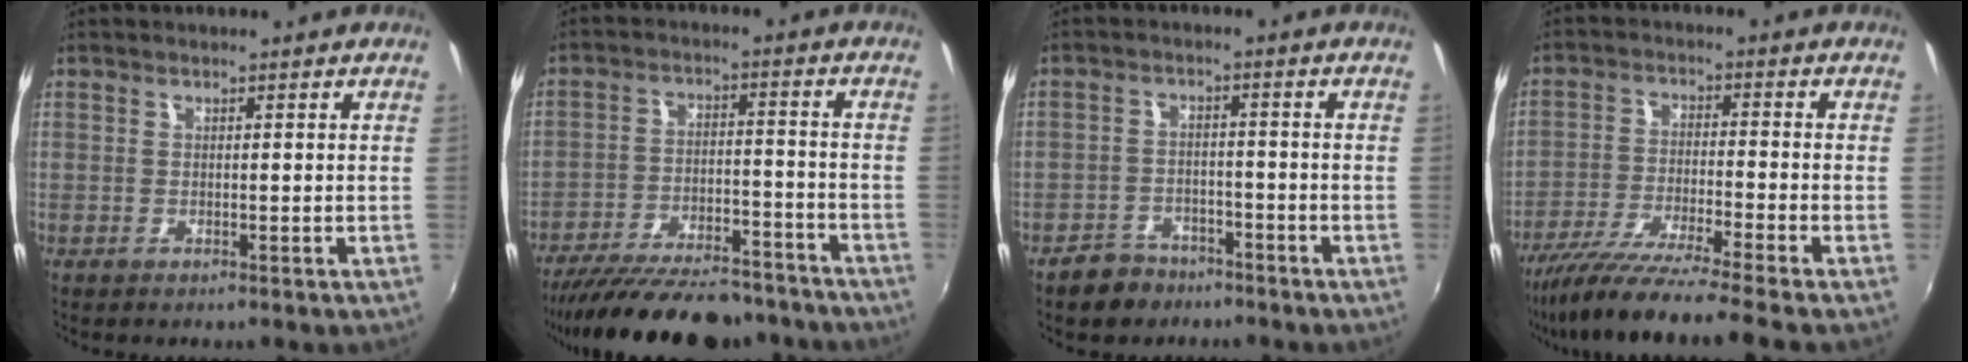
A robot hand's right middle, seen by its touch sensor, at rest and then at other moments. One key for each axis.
{"total": 22.0, "fx": -19.0, "fy": 6.0, "fz": 9.4, "tx": -0.183, "ty": -0.018, "tz": -0.267}
{"total": 5.6, "fx": -4.4, "fy": 3.2, "fz": 1.3, "tx": -0.045, "ty": 0.013, "tz": -0.065}
{"total": 13.8, "fx": -11.8, "fy": -2.1, "fz": 6.8, "tx": -0.140, "ty": -0.036, "tz": -0.206}